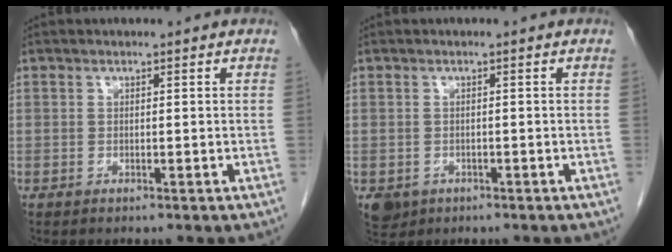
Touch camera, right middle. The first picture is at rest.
{"total": 3.1, "force": [-1.5, 2.6, 0.9], "torque": [-0.015, -0.001, -0.018]}